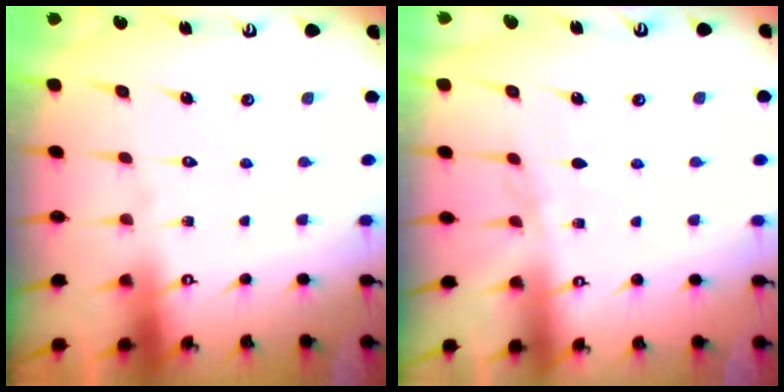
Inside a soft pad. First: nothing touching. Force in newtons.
{"total": 4.6, "press": 4.5, "slide": 0.7}